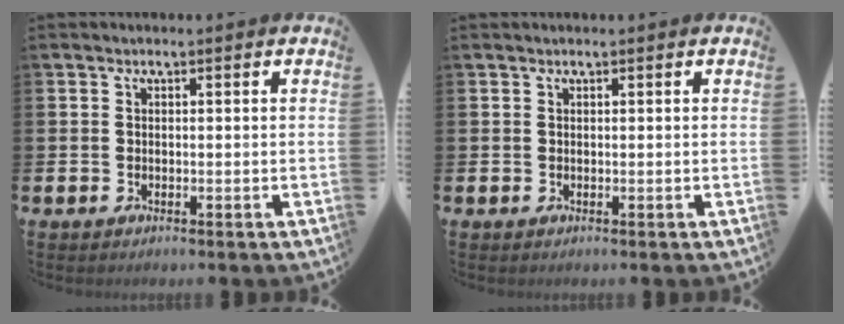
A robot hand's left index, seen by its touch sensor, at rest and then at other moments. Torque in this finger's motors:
{"motor_torque": [0.16, -0.25, 0.04, -0.02]}